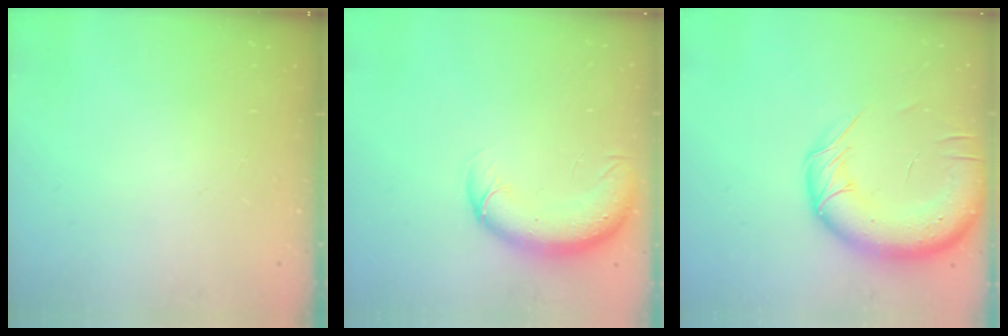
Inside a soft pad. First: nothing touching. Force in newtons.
{"total": 9.1, "press": 8.7, "slide": 2.5}
{"total": 17.4, "press": 16.9, "slide": 3.9}